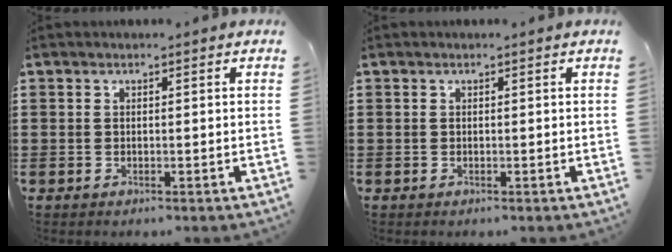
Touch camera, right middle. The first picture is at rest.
{"total": 0.0}